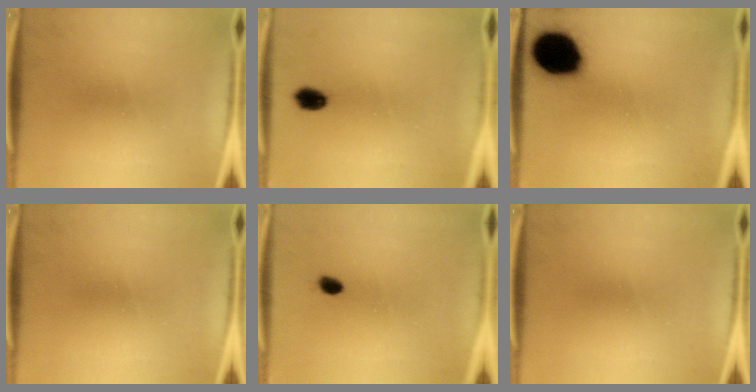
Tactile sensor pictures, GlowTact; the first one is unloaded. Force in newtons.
{"total": 4.2}
{"total": 16.4}
{"total": 0.0}
{"total": 1.5}
{"total": 0.0}